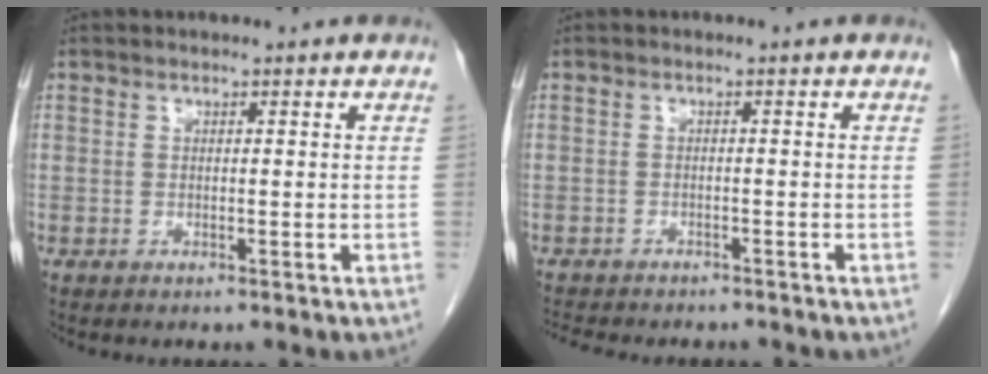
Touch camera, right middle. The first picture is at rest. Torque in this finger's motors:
{"motor_torque": [0.21, -0.20, 0.04, 0.03]}